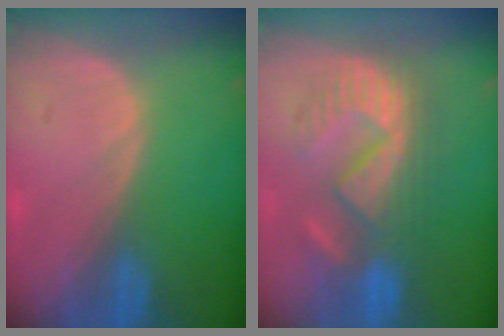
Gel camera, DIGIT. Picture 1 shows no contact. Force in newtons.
{"total": 9.4, "press": 9.4, "slide": 0.4}